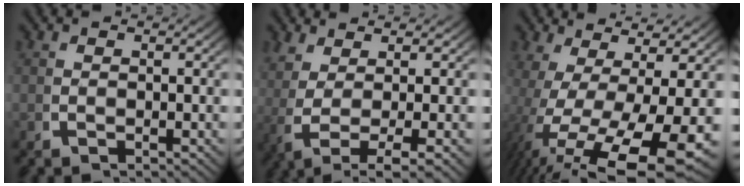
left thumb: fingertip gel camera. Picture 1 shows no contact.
{"total": 5.8, "force": [-0.2, 2.2, 5.3], "torque": [-0.124, -0.022, 0.018]}
{"total": 12.8, "force": [-2.9, 7.1, 10.3], "torque": [-0.211, -0.064, -0.005]}